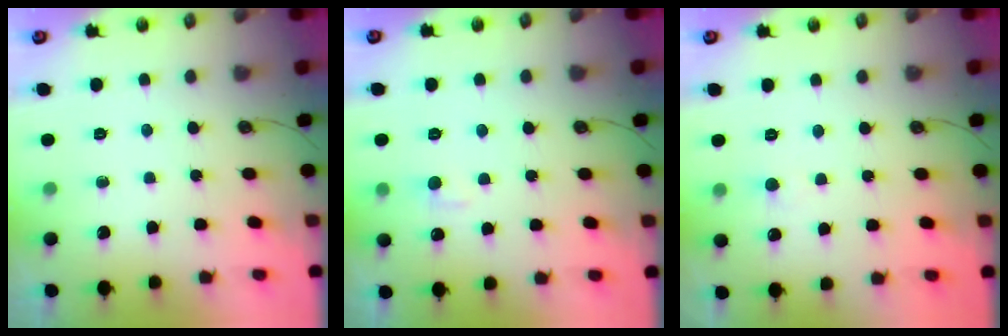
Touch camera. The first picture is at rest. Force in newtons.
{"total": 2.7, "press": 2.6, "slide": 0.5}
{"total": 0.9, "press": 0.7, "slide": 0.5}